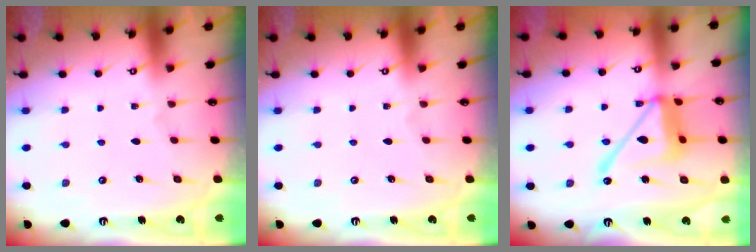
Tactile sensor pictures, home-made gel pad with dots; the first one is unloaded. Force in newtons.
{"total": 0.0}
{"total": 15.9, "press": 15.8, "slide": 1.4}